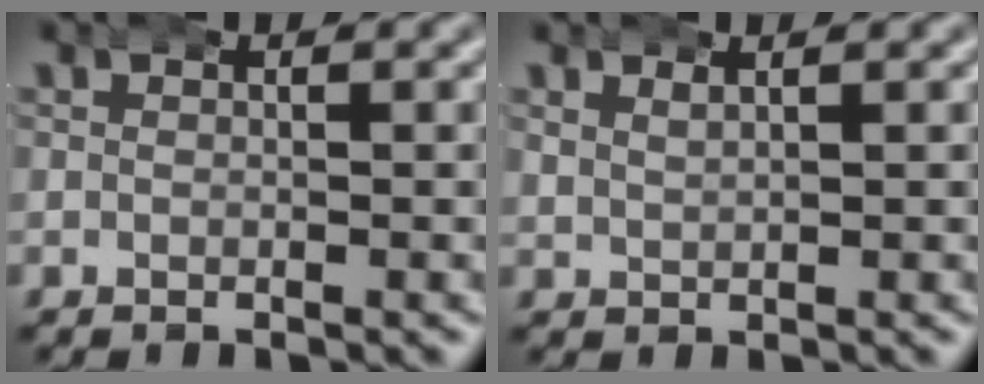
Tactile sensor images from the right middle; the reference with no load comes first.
{"total": 0.9, "force": [0.9, 0.2, 0.2], "torque": [0.001, 0.003, 0.019]}